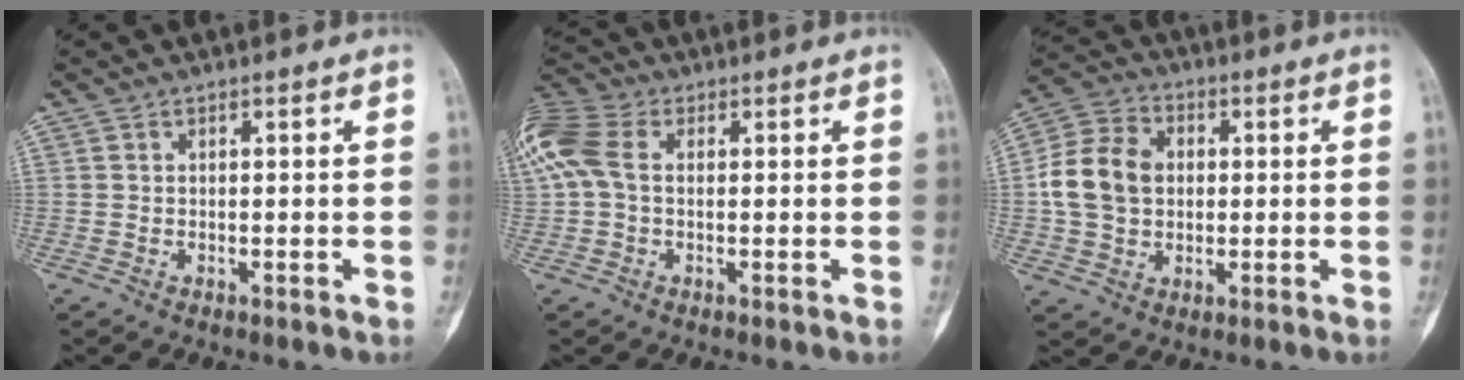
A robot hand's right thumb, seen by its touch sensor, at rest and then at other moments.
{"total": 10.7, "force": [1.6, 7.2, 7.8], "torque": [-0.195, 0.030, 0.026]}
{"total": 11.9, "force": [0.6, 9.3, 7.5], "torque": [-0.125, 0.020, 0.007]}